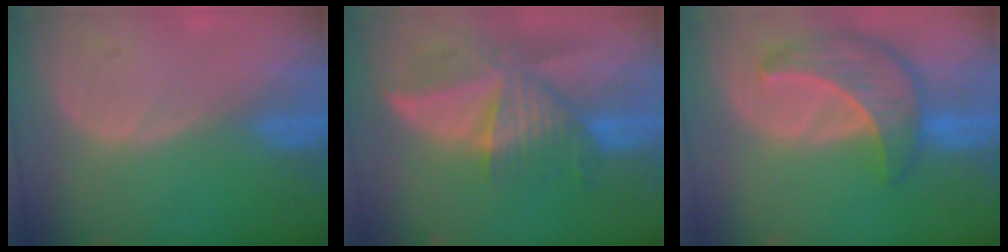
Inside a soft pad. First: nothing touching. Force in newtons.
{"total": 8.8, "press": 8.0, "slide": 3.6}
{"total": 8.7, "press": 7.9, "slide": 3.7}